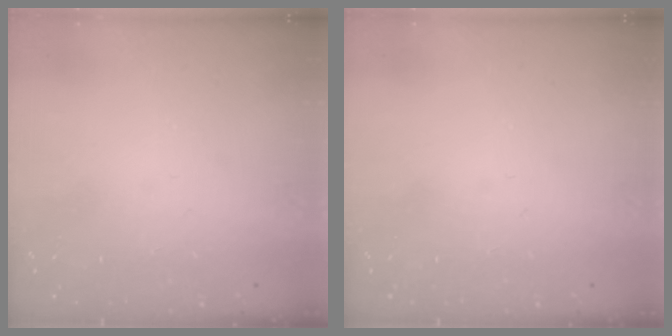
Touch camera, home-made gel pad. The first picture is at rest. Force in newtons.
{"total": 0.0}